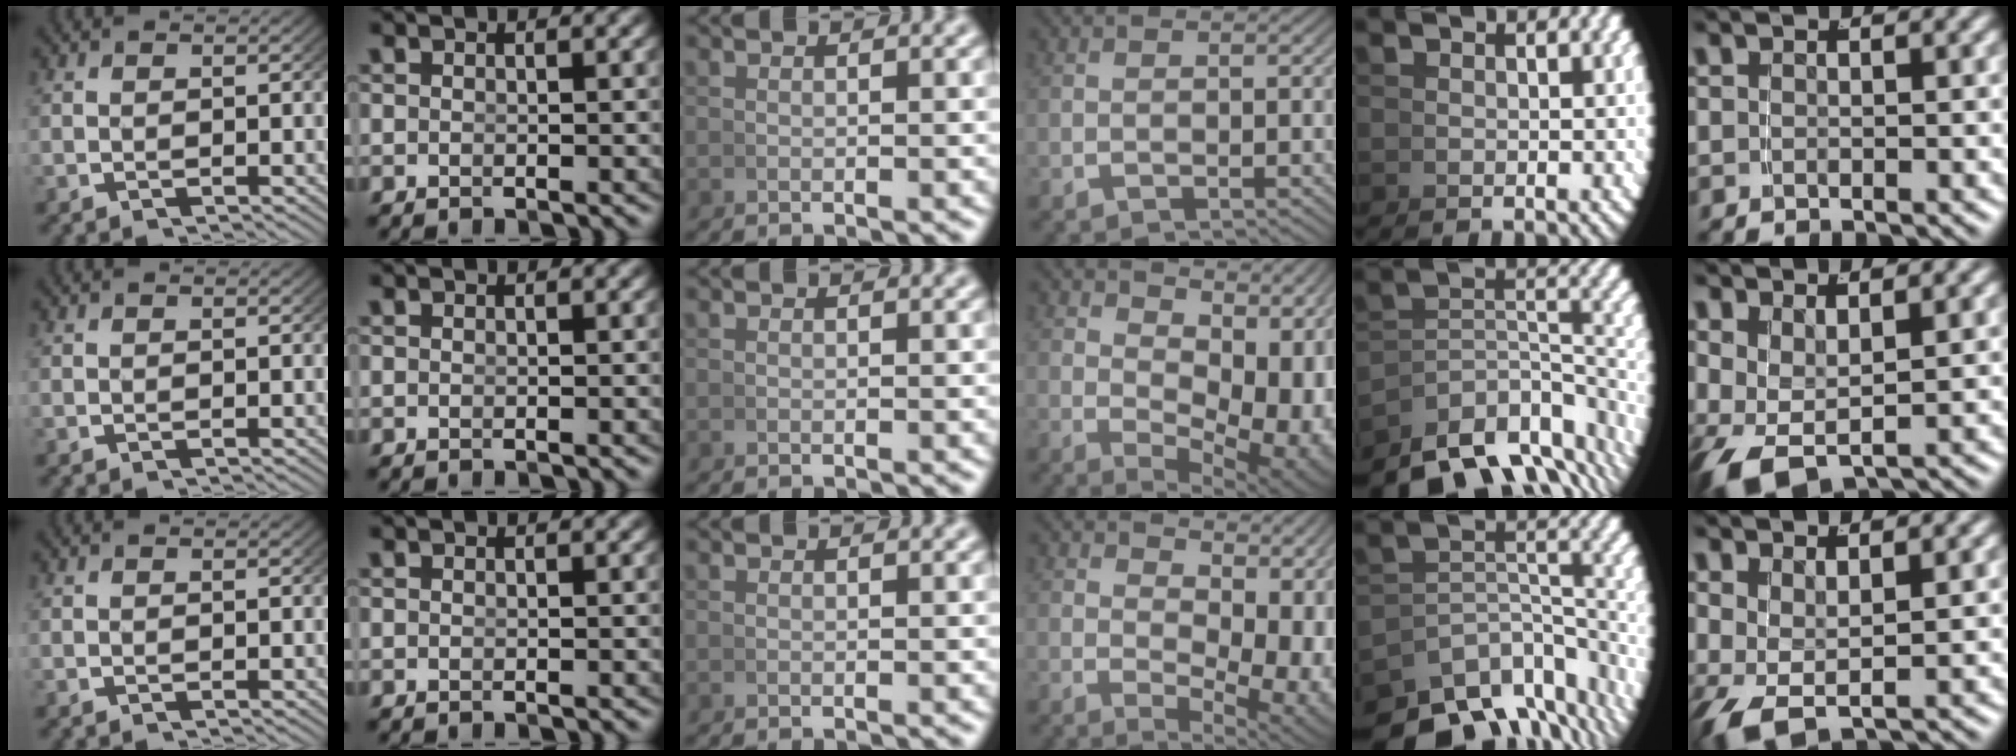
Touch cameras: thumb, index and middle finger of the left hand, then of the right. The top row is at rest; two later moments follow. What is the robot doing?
{"motion": "grasp_and_lifting", "object": "whiteboard"}